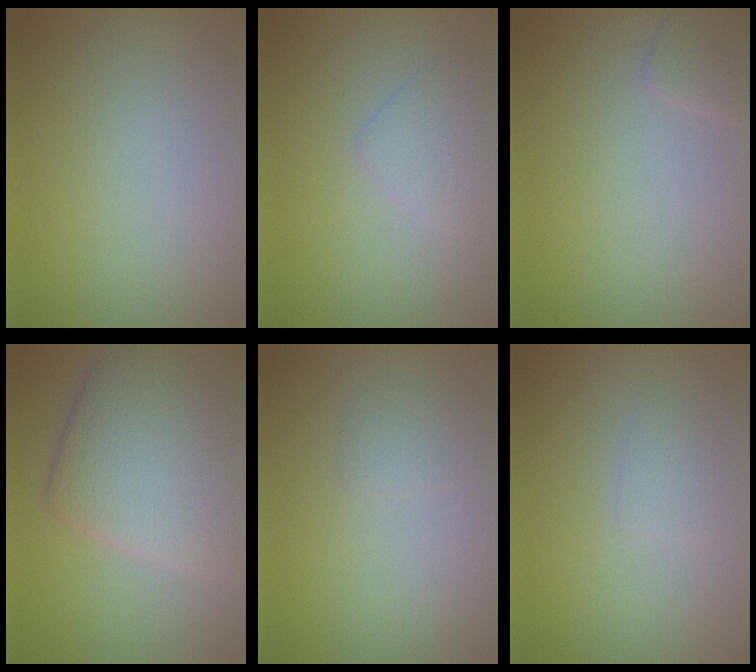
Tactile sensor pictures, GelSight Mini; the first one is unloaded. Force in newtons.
{"total": 1.7, "press": 1.7, "slide": 0.1}
{"total": 1.4, "press": 1.4, "slide": 0.1}
{"total": 8.6, "press": 8.6, "slide": 0.4}
{"total": 1.0, "press": 1.0, "slide": 0.1}
{"total": 1.0, "press": 1.0, "slide": 0.2}